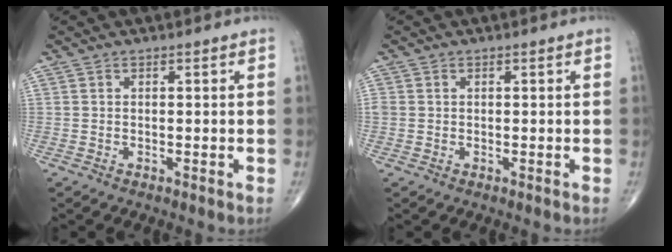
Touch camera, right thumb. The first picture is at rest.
{"total": 1.2, "force": [0.1, 1.1, 0.5], "torque": [-0.011, 0.004, 0.005]}